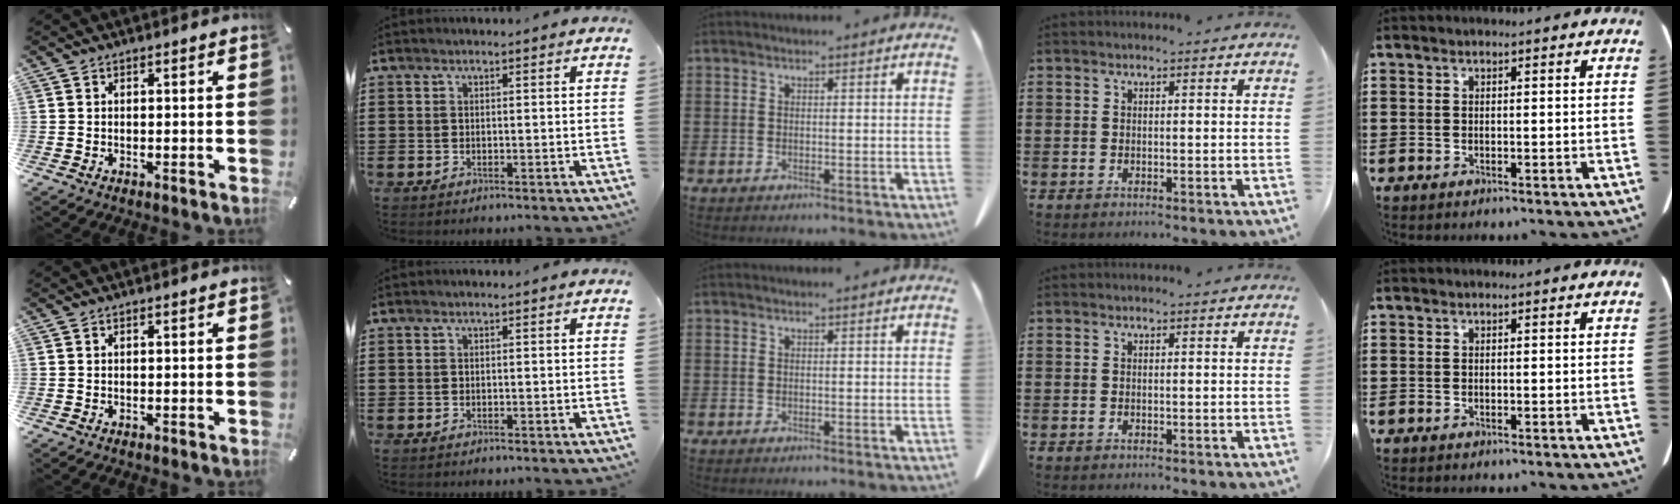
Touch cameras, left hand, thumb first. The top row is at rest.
{}